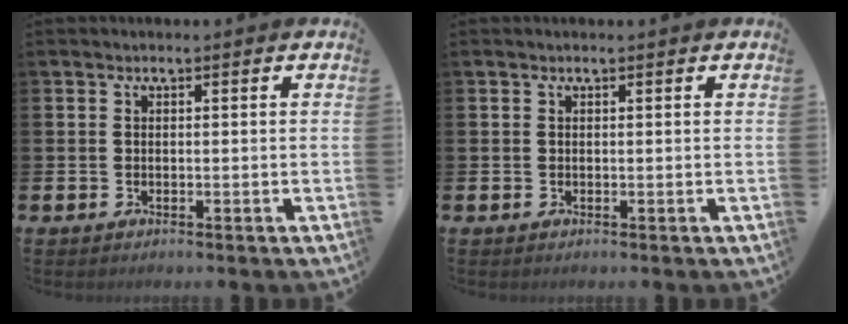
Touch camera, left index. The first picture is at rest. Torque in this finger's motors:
{"motor_torque": [0.10, -0.11, -0.02, 0.00]}